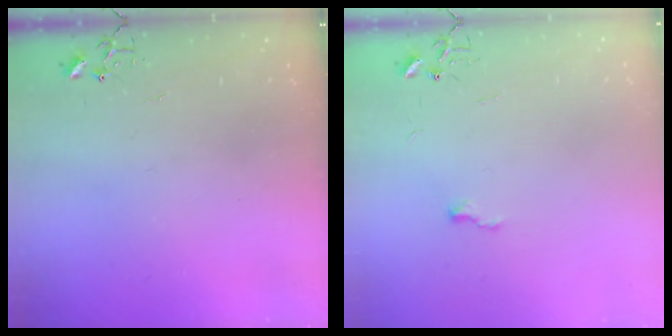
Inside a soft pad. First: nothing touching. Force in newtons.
{"total": 4.6, "press": 4.6, "slide": 0.6}